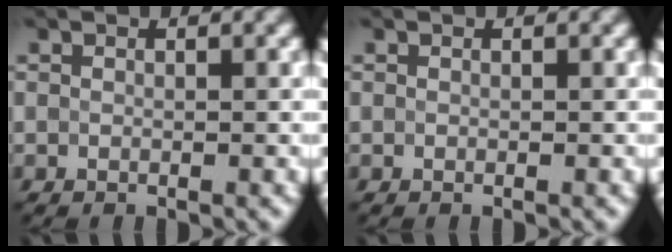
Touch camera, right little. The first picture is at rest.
{"total": 0.0}